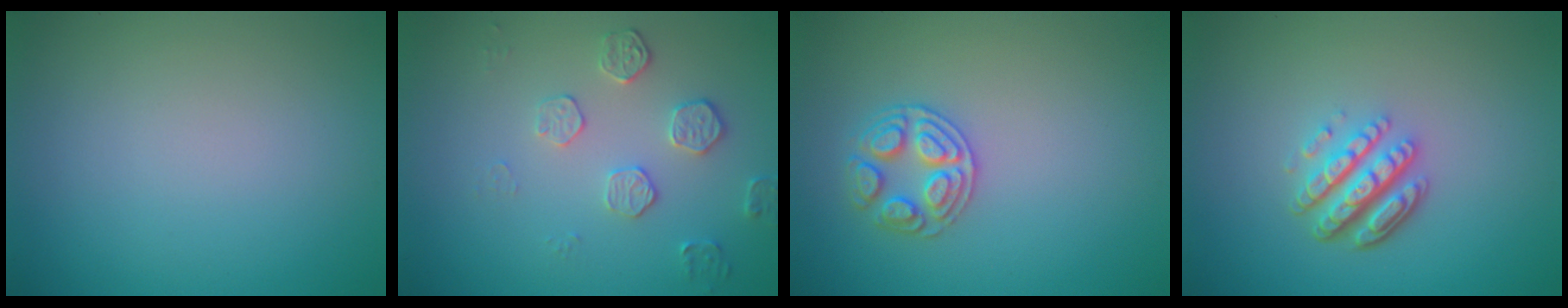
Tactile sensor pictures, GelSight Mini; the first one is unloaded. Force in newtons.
{"total": 2.1, "press": 1.5, "slide": 1.4}
{"total": 2.7, "press": 2.7, "slide": 0.3}
{"total": 4.6, "press": 3.4, "slide": 3.2}